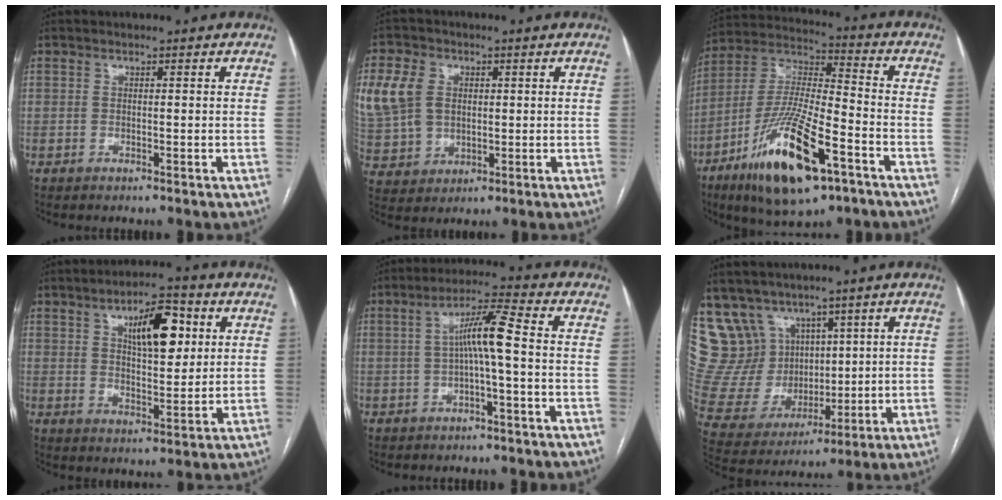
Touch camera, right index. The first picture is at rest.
{"total": 11.0, "force": [2.7, 8.7, 6.2], "torque": [-0.153, 0.015, 0.065]}
{"total": 19.2, "force": [-9.8, 4.6, 15.9], "torque": [-0.333, -0.029, -0.168]}
{"total": 10.0, "force": [3.6, 3.6, 8.6], "torque": [-0.136, 0.013, 0.062]}
{"total": 6.7, "force": [-0.2, 0.0, 6.7], "torque": [-0.119, 0.023, -0.004]}
{"total": 14.7, "force": [8.9, 11.1, 3.6], "torque": [-0.095, 0.059, 0.205]}